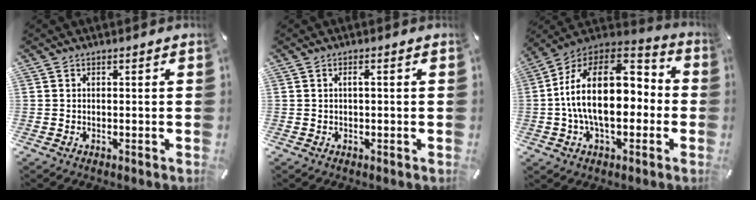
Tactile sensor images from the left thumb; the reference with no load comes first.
{"total": 1.4, "force": [0.2, 0.2, 1.4], "torque": [-0.026, 0.001, 0.002]}
{"total": 22.1, "force": [-0.5, 13.6, 17.5], "torque": [-0.318, 0.008, -0.007]}